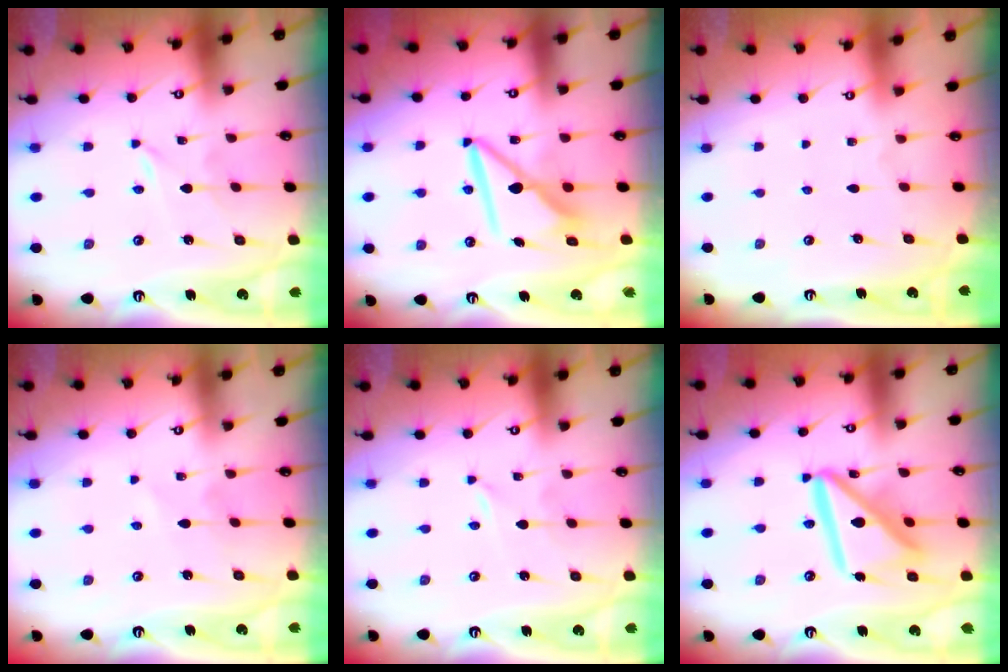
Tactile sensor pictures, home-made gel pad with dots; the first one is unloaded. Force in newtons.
{"total": 8.7, "press": 8.7, "slide": 0.9}
{"total": 0.0}
{"total": 3.8, "press": 3.8, "slide": 0.4}
{"total": 0.0}
{"total": 15.6, "press": 15.5, "slide": 1.7}